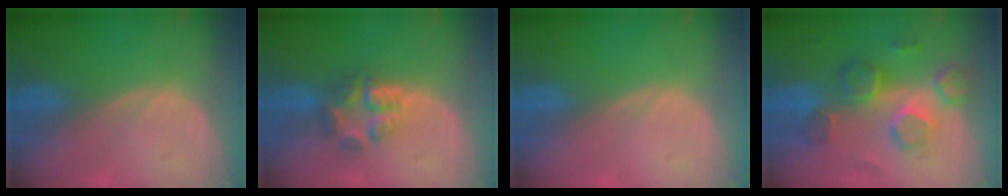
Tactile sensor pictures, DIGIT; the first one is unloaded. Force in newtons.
{"total": 5.9, "press": 5.3, "slide": 2.5}
{"total": 0.0}
{"total": 8.4, "press": 8.2, "slide": 1.9}